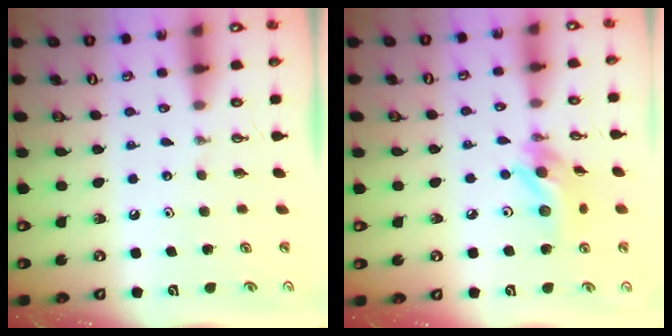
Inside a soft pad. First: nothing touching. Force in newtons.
{"total": 13.3, "press": 12.2, "slide": 5.5}